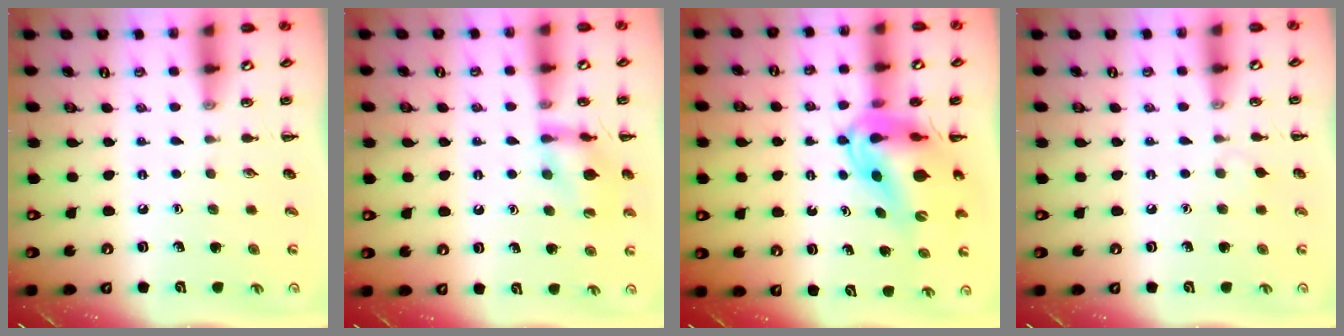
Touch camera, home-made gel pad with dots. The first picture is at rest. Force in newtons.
{"total": 13.7, "press": 13.6, "slide": 2.0}
{"total": 11.7, "press": 11.2, "slide": 3.5}
{"total": 2.8, "press": 2.6, "slide": 1.1}